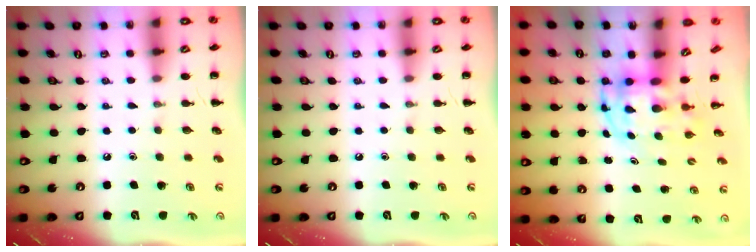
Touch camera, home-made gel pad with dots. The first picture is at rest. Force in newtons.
{"total": 0.0}
{"total": 3.9, "press": 3.9, "slide": 0.8}